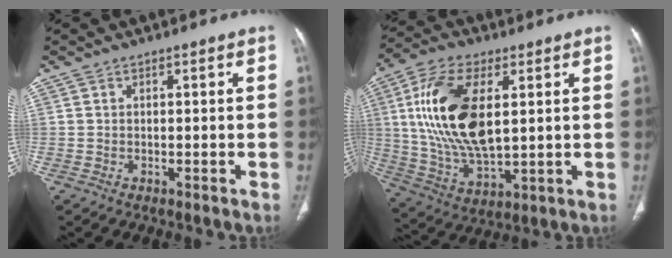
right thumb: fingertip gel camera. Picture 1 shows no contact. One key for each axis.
{"total": 19.3, "fx": 3.8, "fy": 9.4, "fz": 16.5, "tx": -0.325, "ty": -0.012, "tz": 0.077}